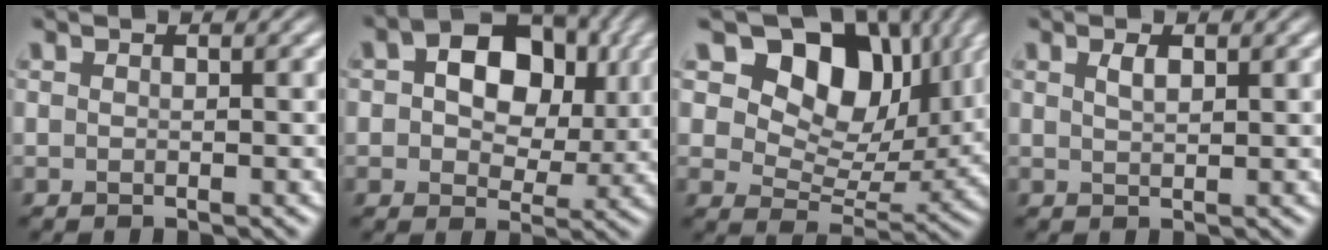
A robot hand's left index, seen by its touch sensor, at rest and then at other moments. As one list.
[{"total": 9.8, "force": [2.2, 6.7, 6.9], "torque": [-0.093, 0.025, 0.023]}, {"total": 12.5, "force": [5.9, 7.9, 7.7], "torque": [-0.122, 0.010, 0.085]}, {"total": 1.3, "force": [0.7, 0.5, 0.9], "torque": [-0.019, 0.001, 0.014]}]